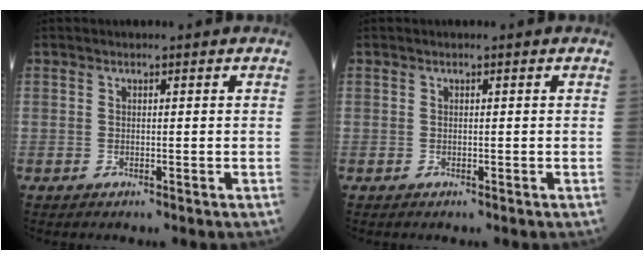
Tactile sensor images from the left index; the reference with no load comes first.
{"total": 0.0}